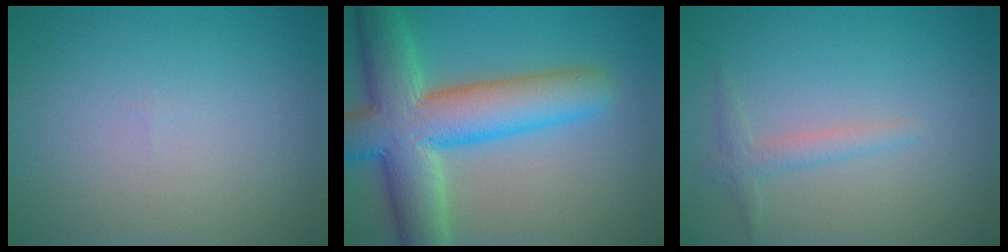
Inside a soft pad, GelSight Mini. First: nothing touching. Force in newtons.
{"total": 10.8, "press": 10.8, "slide": 0.6}
{"total": 1.5, "press": 1.5, "slide": 0.1}